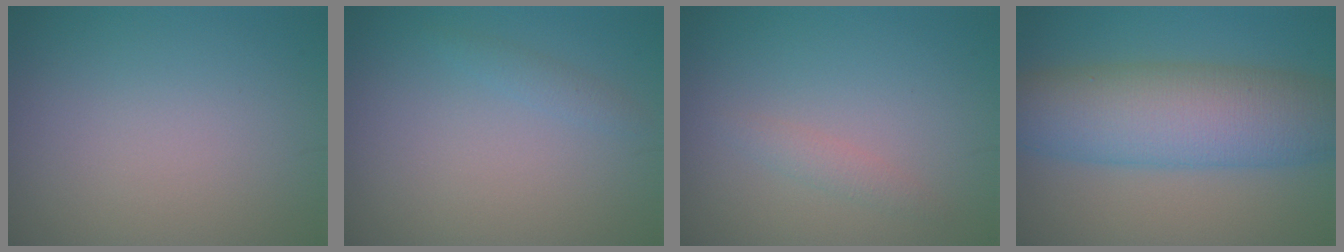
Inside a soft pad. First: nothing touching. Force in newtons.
{"total": 1.0, "press": 1.0, "slide": 0.1}
{"total": 1.2, "press": 1.2, "slide": 0.0}
{"total": 9.6, "press": 9.6, "slide": 0.4}